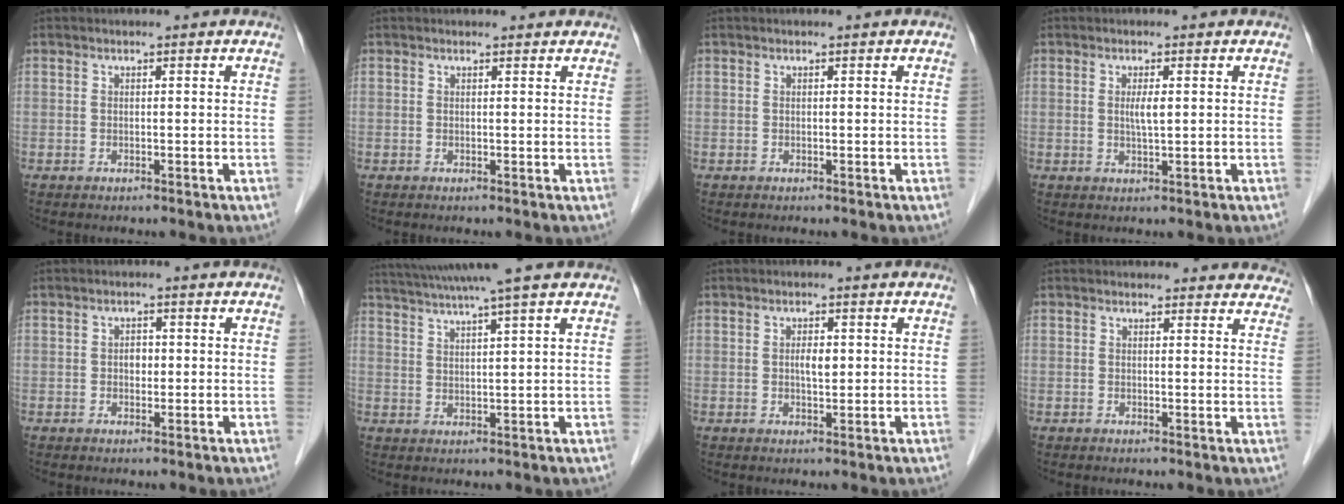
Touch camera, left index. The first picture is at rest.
{"total": 2.0, "force": [2.0, 0.5, 0.3], "torque": [-0.012, 0.007, 0.018]}
{"total": 0.0}
{"total": 2.2, "force": [0.3, 0.2, 2.1], "torque": [-0.041, -0.003, 0.005]}
{"total": 1.6, "force": [-0.1, 1.1, 1.1], "torque": [-0.017, 0.003, -0.002]}
{"total": 10.7, "force": [9.1, -1.8, 5.3], "torque": [-0.096, 0.016, 0.133]}
{"total": 2.3, "force": [0.2, 0.9, 2.1], "torque": [-0.037, -0.001, 0.003]}
{"total": 8.7, "force": [8.2, 2.7, 0.8], "torque": [0.035, -0.009, 0.056]}